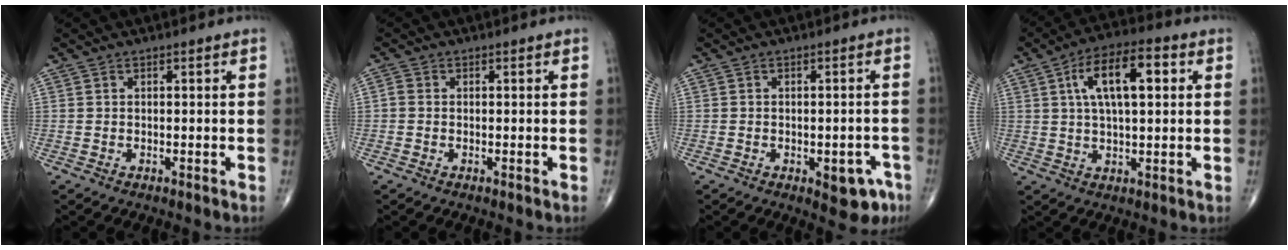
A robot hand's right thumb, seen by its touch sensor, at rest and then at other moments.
{"total": 1.1, "force": [-0.2, 0.9, 0.6], "torque": [-0.011, 0.000, -0.007]}
{"total": 6.2, "force": [-2.8, 3.1, 4.6], "torque": [-0.033, 0.016, -0.027]}
{"total": 12.4, "force": [3.3, 5.1, 10.9], "torque": [-0.179, 0.014, 0.051]}